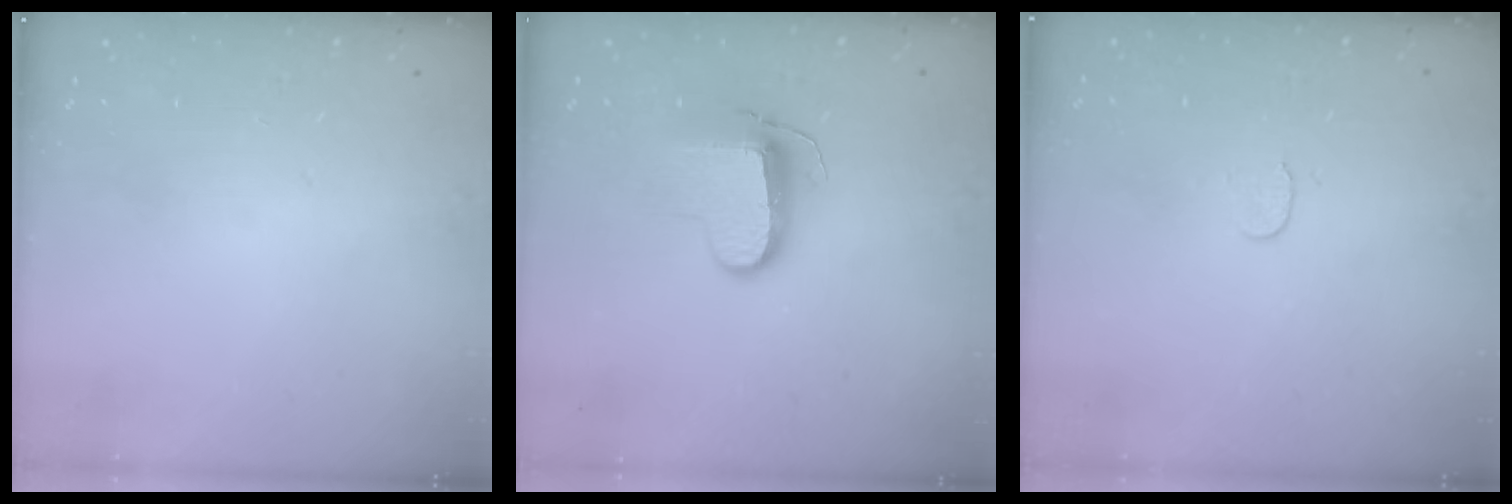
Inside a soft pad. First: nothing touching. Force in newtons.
{"total": 9.3, "press": 9.3, "slide": 0.5}
{"total": 3.8, "press": 3.8, "slide": 0.3}